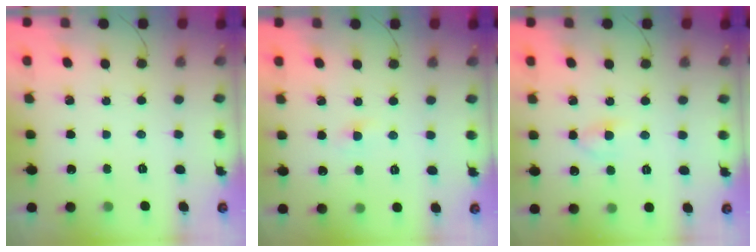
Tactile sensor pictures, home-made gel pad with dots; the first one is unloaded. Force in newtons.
{"total": 1.9, "press": 1.7, "slide": 0.7}
{"total": 4.6, "press": 4.3, "slide": 1.5}